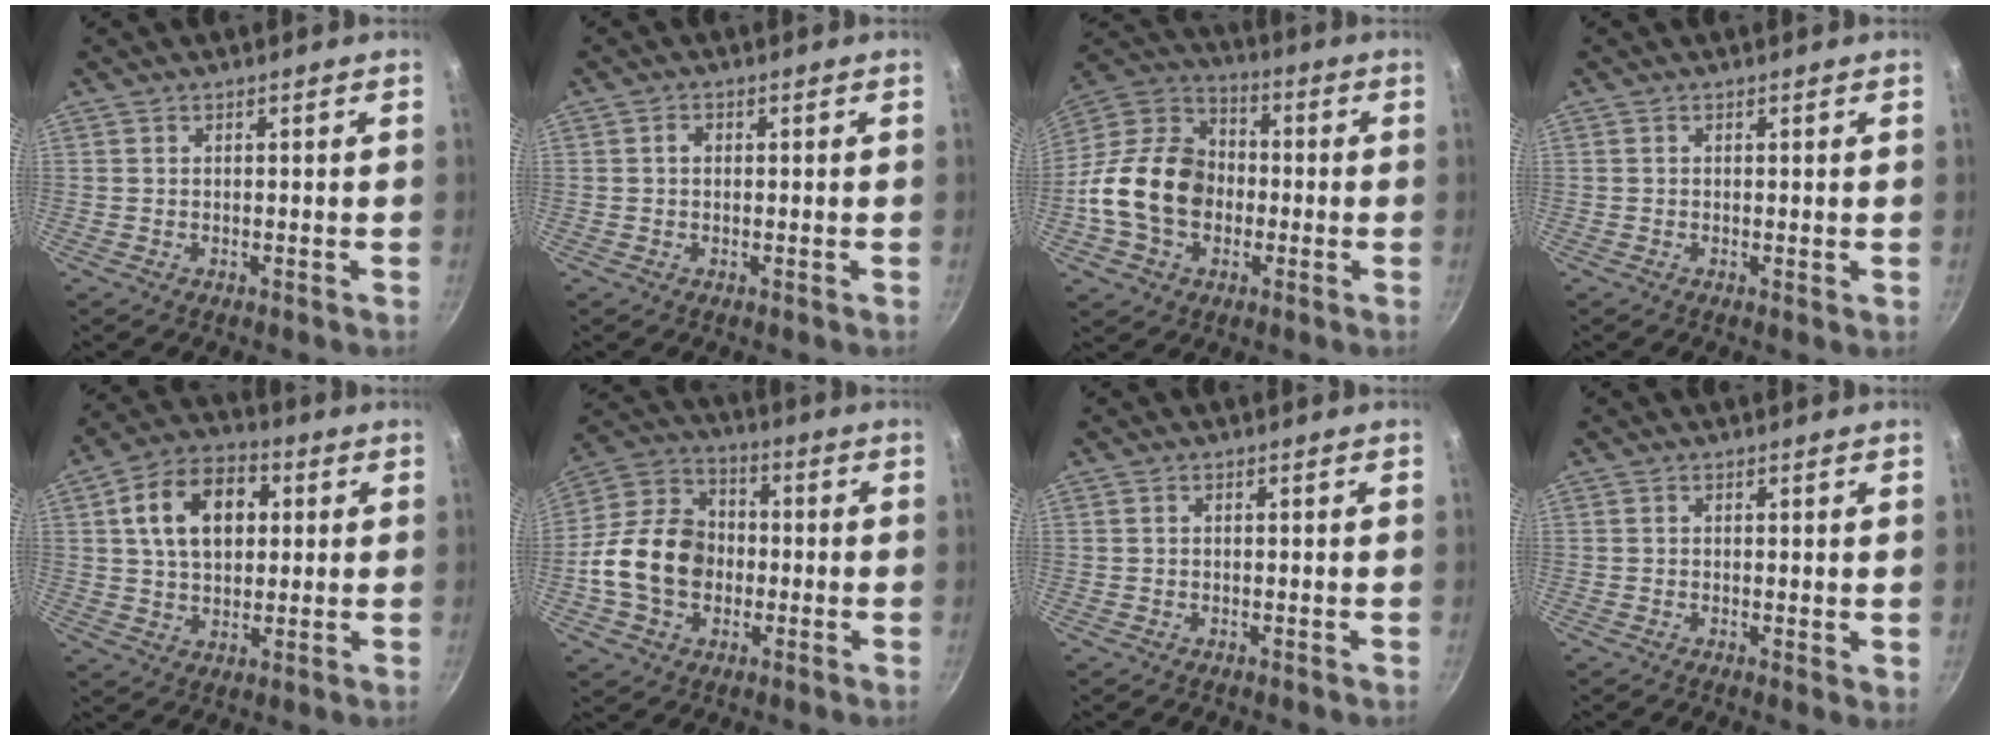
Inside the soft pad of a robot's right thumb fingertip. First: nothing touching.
{"total": 1.4, "force": [0.2, 1.1, 0.9], "torque": [-0.016, 0.005, 0.003]}
{"total": 17.7, "force": [-2.8, 13.6, 11.0], "torque": [-0.172, 0.039, -0.064]}
{"total": 0.6, "force": [0.1, 0.2, 0.5], "torque": [-0.008, -0.001, 0.000]}
{"total": 14.0, "force": [3.2, 9.5, 9.8], "torque": [-0.137, 0.013, 0.045]}
{"total": 15.7, "force": [-2.3, 12.2, 9.6], "torque": [-0.145, 0.033, -0.055]}
{"total": 0.0}
{"total": 1.5, "force": [0.3, 0.6, 1.3], "torque": [-0.018, -0.003, 0.003]}